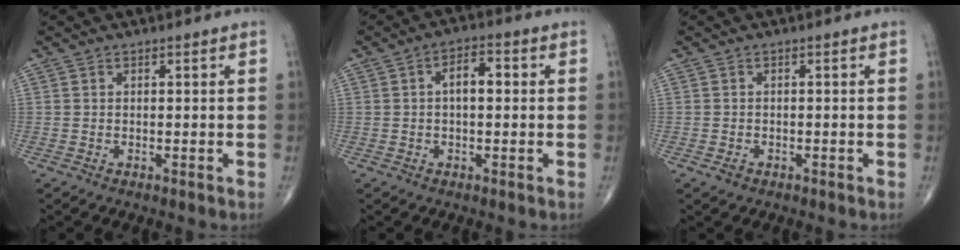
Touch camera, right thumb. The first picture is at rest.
{"total": 4.8, "force": [0.5, 2.4, 4.2], "torque": [-0.064, 0.014, 0.002]}
{"total": 1.2, "force": [-0.7, 0.8, 0.5], "torque": [-0.008, 0.002, -0.010]}